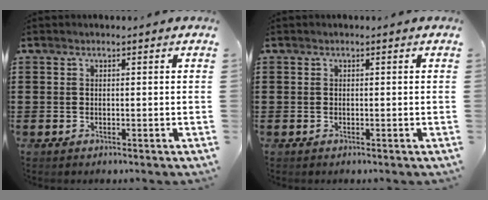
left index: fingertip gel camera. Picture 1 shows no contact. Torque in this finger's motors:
{"motor_torque": [0.00, 0.00, 0.00, 0.01]}